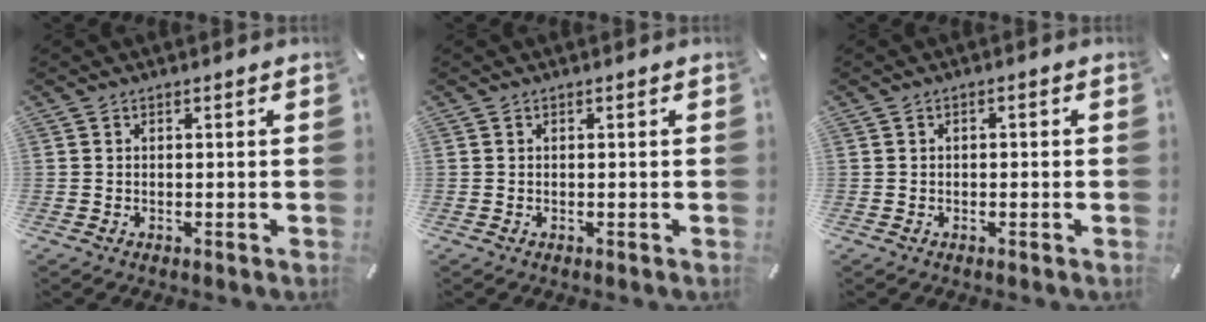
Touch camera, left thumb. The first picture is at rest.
{"total": 0.0}
{"total": 0.8, "force": [-0.4, 0.5, 0.5], "torque": [-0.010, 0.002, -0.009]}